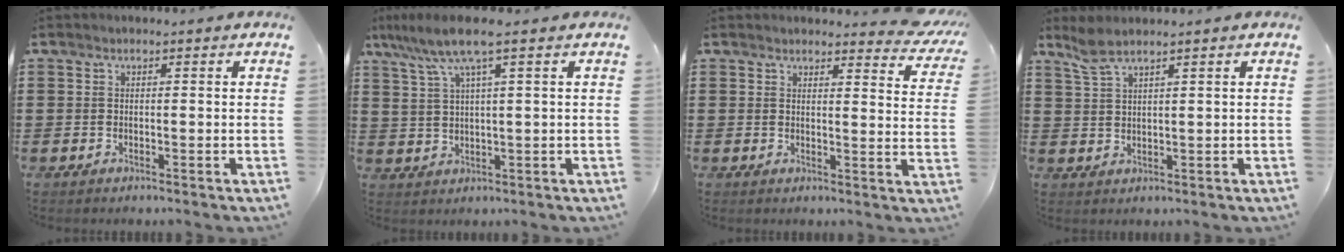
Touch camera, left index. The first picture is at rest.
{"total": 7.0, "force": [3.6, 0.7, 5.9], "torque": [-0.131, -0.005, 0.059]}
{"total": 3.5, "force": [3.3, 0.5, 1.1], "torque": [-0.018, -0.015, 0.059]}
{"total": 2.9, "force": [2.2, 0.3, 1.8], "torque": [-0.040, 0.002, 0.042]}